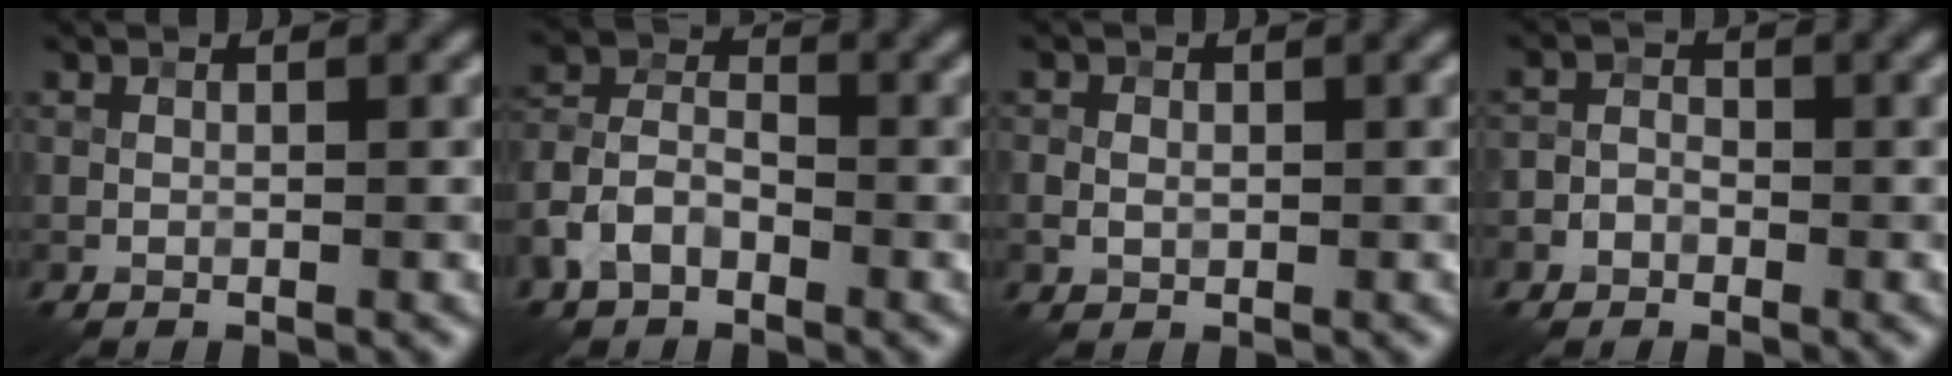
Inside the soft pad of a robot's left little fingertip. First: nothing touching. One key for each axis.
{"total": 4.4, "fx": -2.5, "fy": 2.8, "fz": 2.5, "tx": -0.053, "ty": 0.007, "tz": -0.058}
{"total": 1.4, "fx": 0.0, "fy": 1.2, "fz": 0.8, "tx": -0.012, "ty": -0.001, "tz": 0.002}
{"total": 1.6, "fx": -0.8, "fy": 1.3, "fz": 0.4, "tx": 0.008, "ty": 0.006, "tz": -0.023}